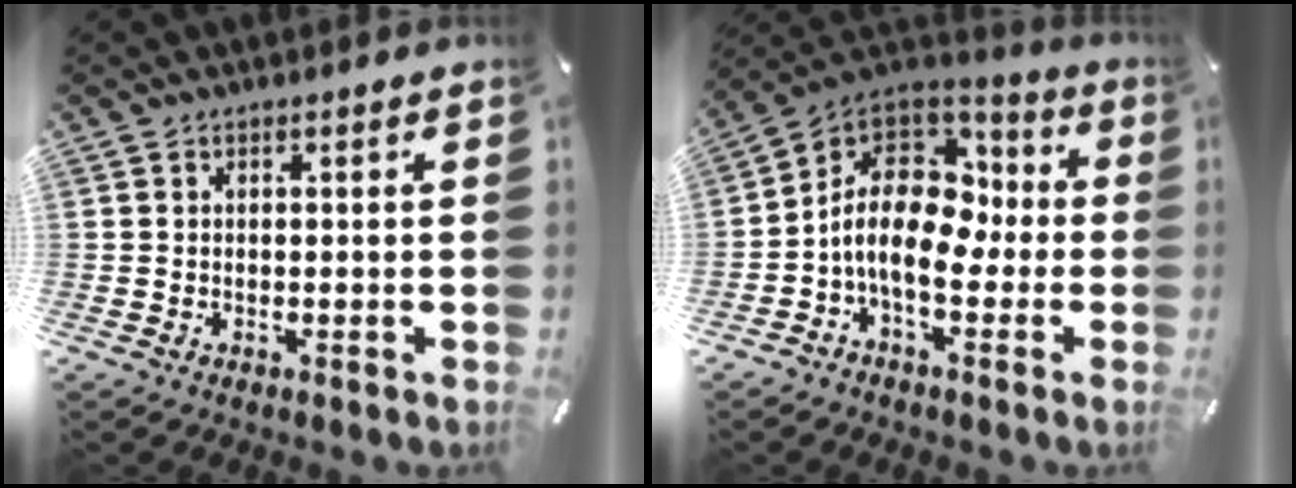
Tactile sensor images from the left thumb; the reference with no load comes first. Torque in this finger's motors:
{"motor_torque": [0.02, 1.27, 1.36, -0.04, 0.55]}